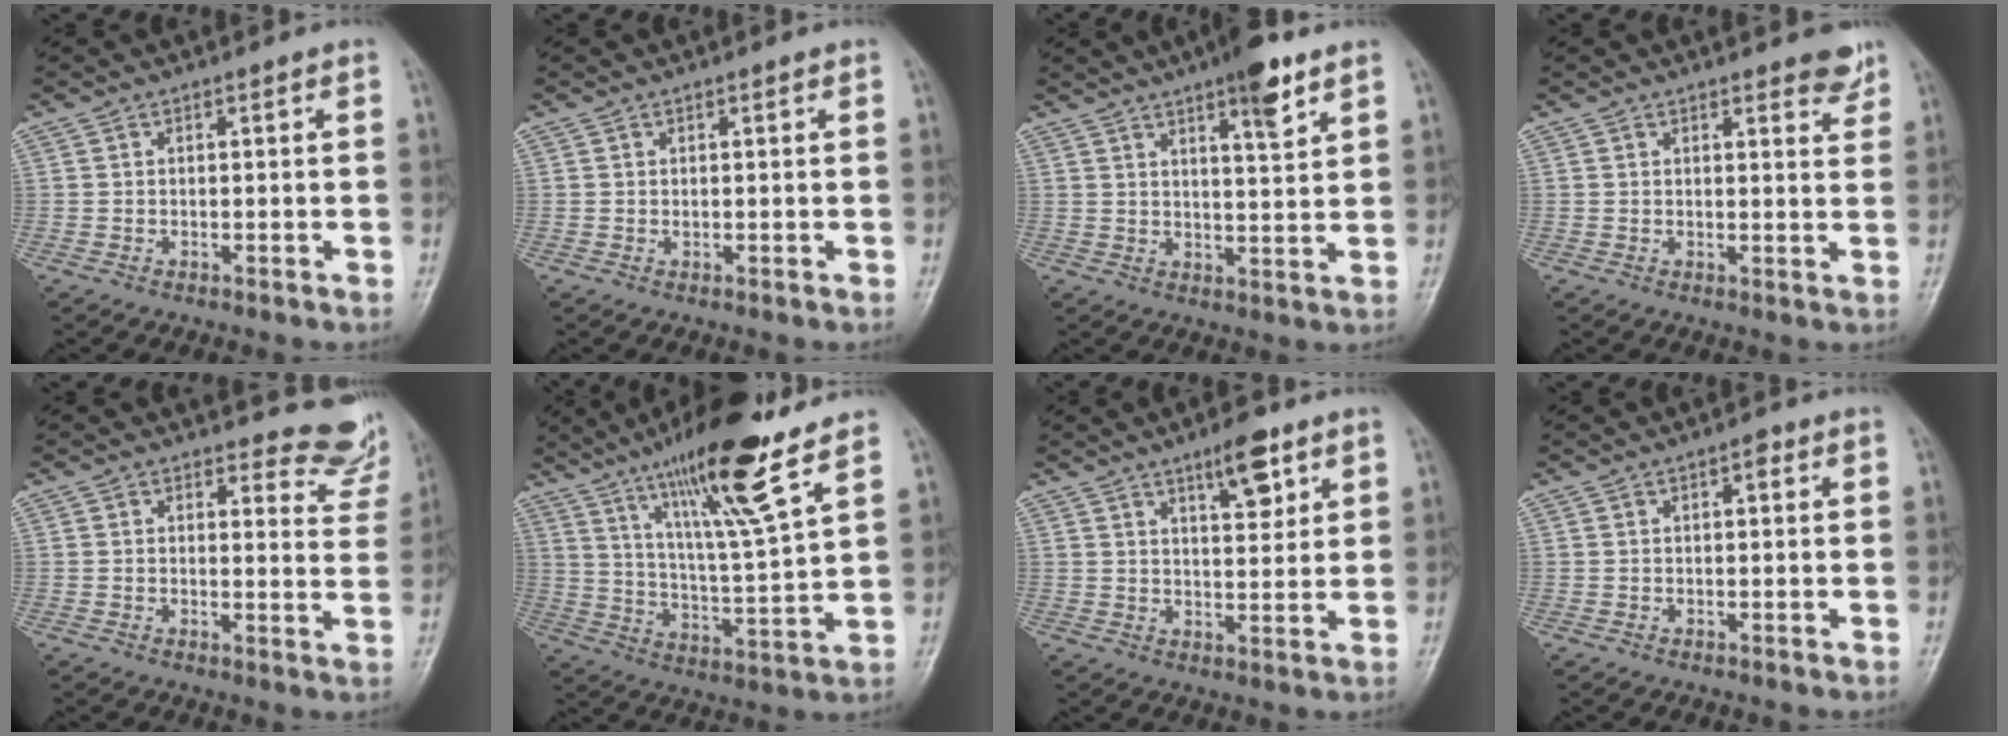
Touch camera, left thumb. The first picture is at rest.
{"total": 0.8, "force": [0.4, 0.3, 0.7], "torque": [-0.009, 0.002, 0.006]}
{"total": 8.1, "force": [5.0, 1.7, 6.2], "torque": [-0.084, -0.025, 0.074]}
{"total": 4.3, "force": [3.3, 1.3, 2.4], "torque": [-0.011, -0.019, 0.038]}
{"total": 8.3, "force": [7.9, 2.4, 0.3], "torque": [0.036, -0.074, 0.066]}
{"total": 18.3, "force": [11.9, 2.0, 13.7], "torque": [-0.222, -0.058, 0.205]}
{"total": 7.1, "force": [4.2, 2.4, 5.2], "torque": [-0.063, -0.025, 0.062]}
{"total": 1.6, "force": [0.7, 0.7, 1.3], "torque": [-0.015, 0.002, 0.006]}